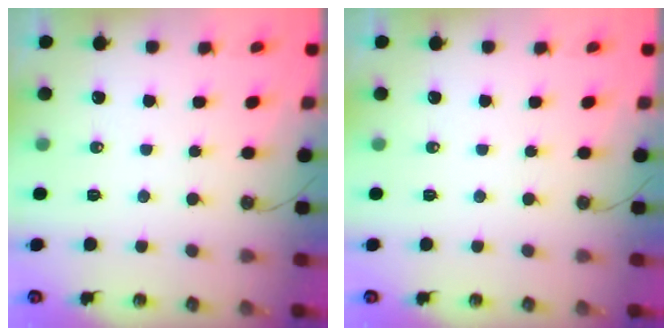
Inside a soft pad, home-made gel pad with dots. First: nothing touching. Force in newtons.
{"total": 0.0}